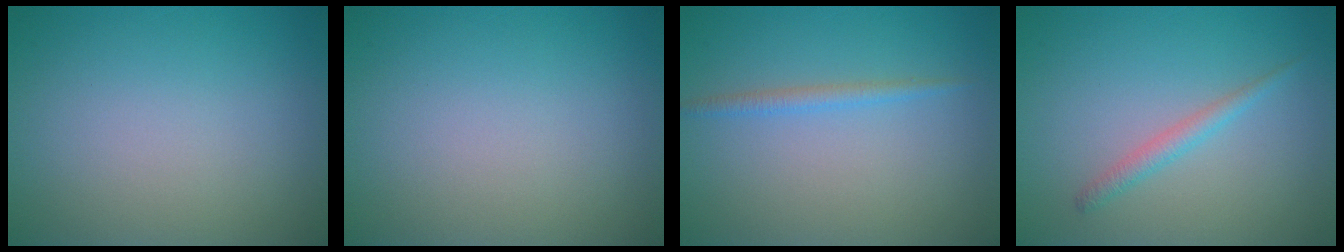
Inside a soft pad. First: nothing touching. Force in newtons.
{"total": 0.0}
{"total": 1.3, "press": 1.3, "slide": 0.1}
{"total": 1.4, "press": 1.4, "slide": 0.1}